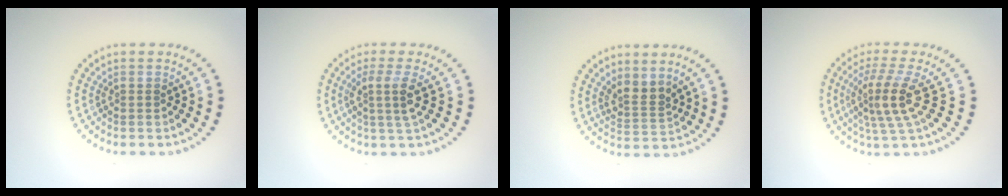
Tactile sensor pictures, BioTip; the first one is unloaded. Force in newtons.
{"total": 2.5, "press": 1.9, "slide": 1.7}
{"total": 2.4, "press": 1.8, "slide": 1.6}
{"total": 4.1, "press": 3.1, "slide": 2.7}